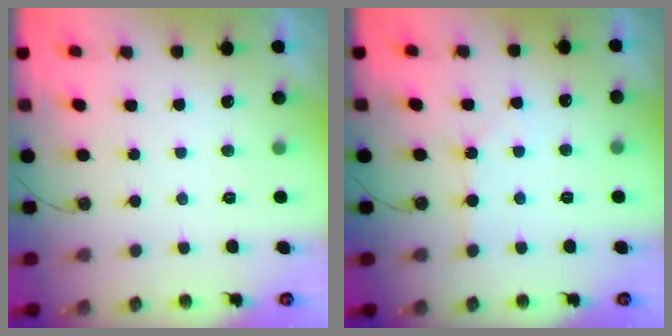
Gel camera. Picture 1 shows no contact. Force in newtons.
{"total": 4.4, "press": 4.4, "slide": 0.7}